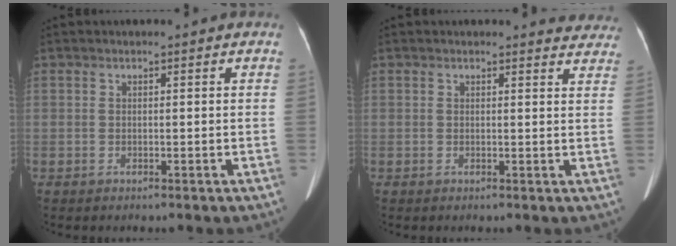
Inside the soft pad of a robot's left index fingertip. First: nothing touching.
{"total": 5.3, "force": [5.1, 1.5, 0.4], "torque": [0.018, -0.018, 0.025]}